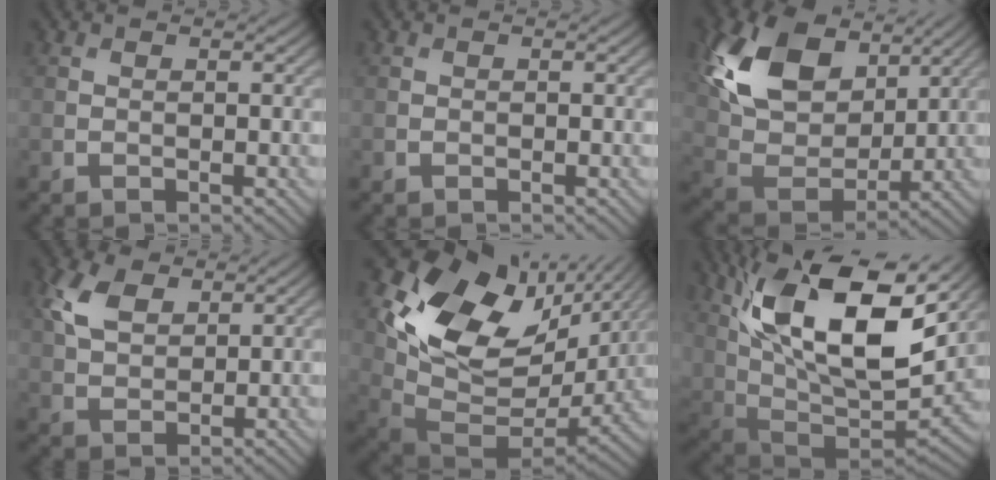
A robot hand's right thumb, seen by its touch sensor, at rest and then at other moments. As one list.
[{"total": 0.0}, {"total": 15.2, "force": [6.7, 9.7, 9.5], "torque": [-0.224, 0.016, 0.125]}, {"total": 6.0, "force": [2.9, 3.6, 3.8], "torque": [-0.097, 0.009, 0.057]}, {"total": 17.8, "force": [6.0, 11.9, 11.8], "torque": [-0.233, -0.014, 0.127]}, {"total": 18.6, "force": [8.4, 8.4, 14.3], "torque": [-0.309, 0.013, 0.161]}]